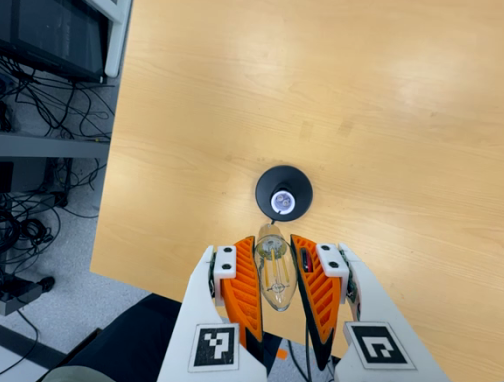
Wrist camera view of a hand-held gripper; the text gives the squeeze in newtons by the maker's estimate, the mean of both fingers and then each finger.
{"total": 21.0, "left": 22.1, "right": 19.9}